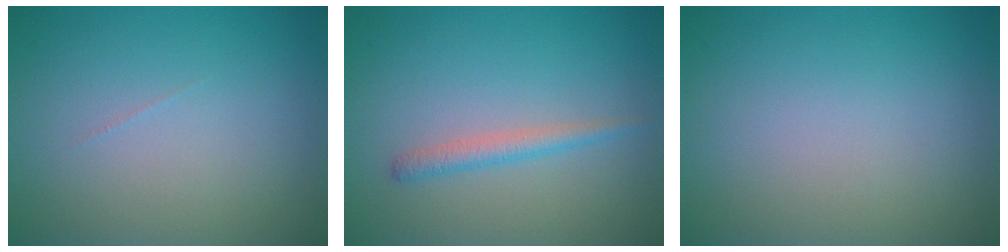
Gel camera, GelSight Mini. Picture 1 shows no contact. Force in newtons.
{"total": 1.7, "press": 1.7, "slide": 0.0}
{"total": 0.0}